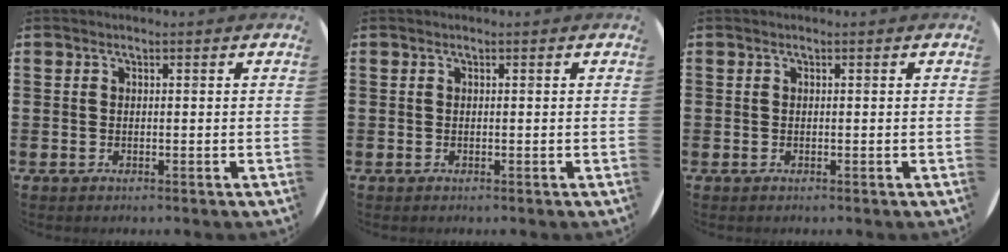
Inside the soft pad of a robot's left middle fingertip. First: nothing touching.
{"total": 0.0}
{"total": 0.0}